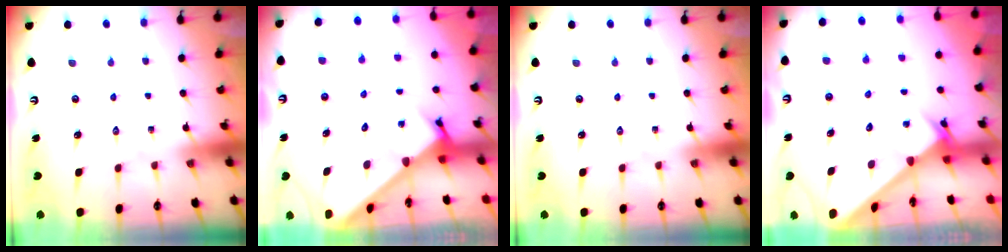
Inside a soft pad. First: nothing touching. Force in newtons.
{"total": 2.6, "press": 2.6, "slide": 0.2}
{"total": 0.0}
{"total": 3.2, "press": 3.2, "slide": 0.1}